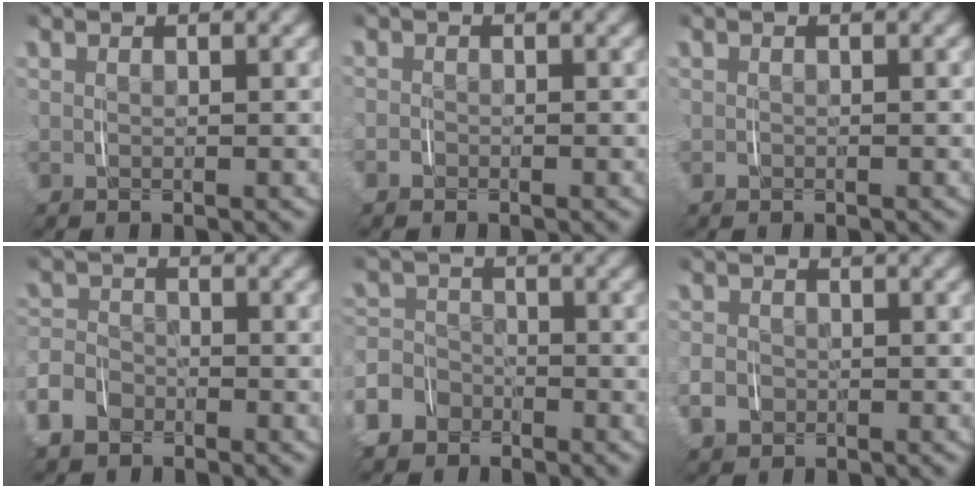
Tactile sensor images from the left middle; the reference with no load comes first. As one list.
[{"total": 0.7, "force": [-0.4, 0.6, 0.0], "torque": [-0.002, -0.002, -0.011]}, {"total": 0.0}, {"total": 4.3, "force": [-2.4, 3.3, 1.3], "torque": [-0.034, -0.006, -0.047]}, {"total": 6.9, "force": [-3.3, 5.8, 1.4], "torque": [-0.038, -0.015, -0.067]}, {"total": 3.0, "force": [-0.9, 2.6, 1.0], "torque": [-0.031, -0.009, -0.015]}]